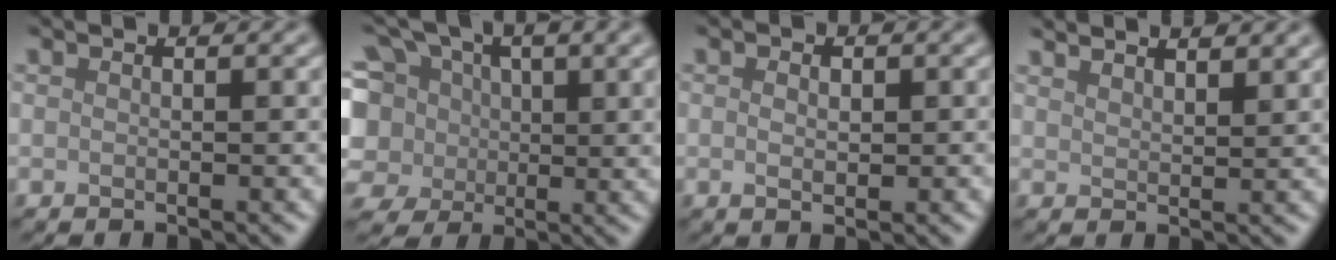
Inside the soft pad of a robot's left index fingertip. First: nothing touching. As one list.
[{"total": 8.4, "force": [0.7, 7.0, 4.4], "torque": [-0.104, 0.014, -0.008]}, {"total": 1.4, "force": [0.2, 0.8, 1.2], "torque": [-0.020, 0.000, 0.004]}, {"total": 4.2, "force": [3.5, 1.2, 1.9], "torque": [-0.015, 0.012, 0.040]}]